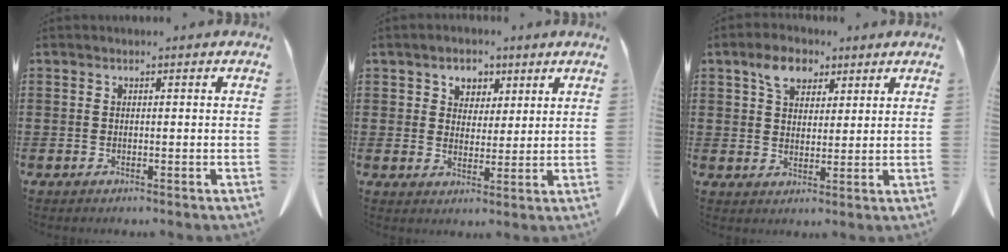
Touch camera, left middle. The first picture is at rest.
{"total": 4.0, "force": [2.5, 3.0, 0.2], "torque": [-0.016, 0.005, 0.042]}
{"total": 6.0, "force": [3.8, 3.6, 2.9], "torque": [-0.064, 0.011, 0.070]}